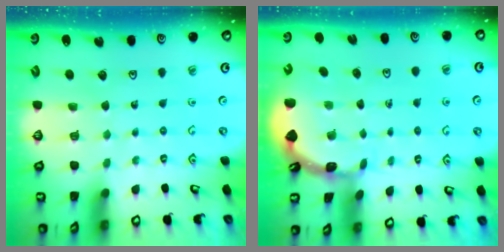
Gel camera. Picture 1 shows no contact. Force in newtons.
{"total": 1.8, "press": 1.8, "slide": 0.1}